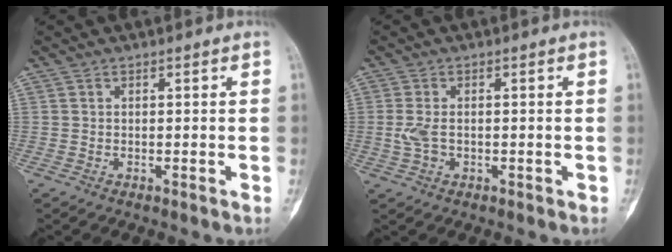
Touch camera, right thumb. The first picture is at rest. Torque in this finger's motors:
{"motor_torque": [-0.07, -0.01, 0.21, 0.20, 0.08]}